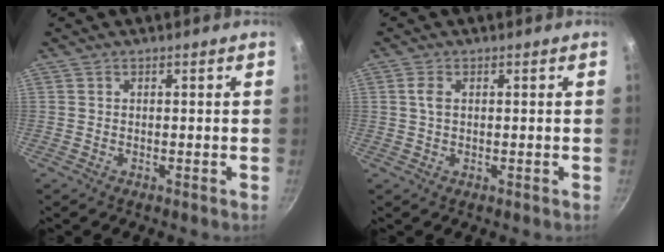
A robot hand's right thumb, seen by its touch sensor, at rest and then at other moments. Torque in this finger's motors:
{"motor_torque": [0.16, 0.01, 0.42, -0.03, 0.10]}